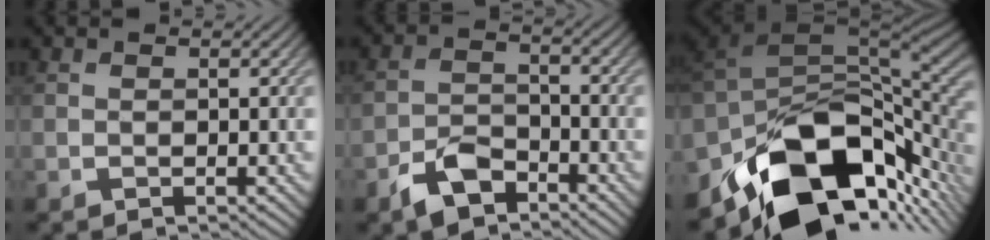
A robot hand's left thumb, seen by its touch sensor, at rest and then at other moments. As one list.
[{"total": 5.3, "force": [-3.8, 2.6, 2.6], "torque": [-0.050, 0.001, -0.082]}, {"total": 15.2, "force": [-5.9, 8.9, 10.8], "torque": [-0.186, -0.026, -0.099]}]